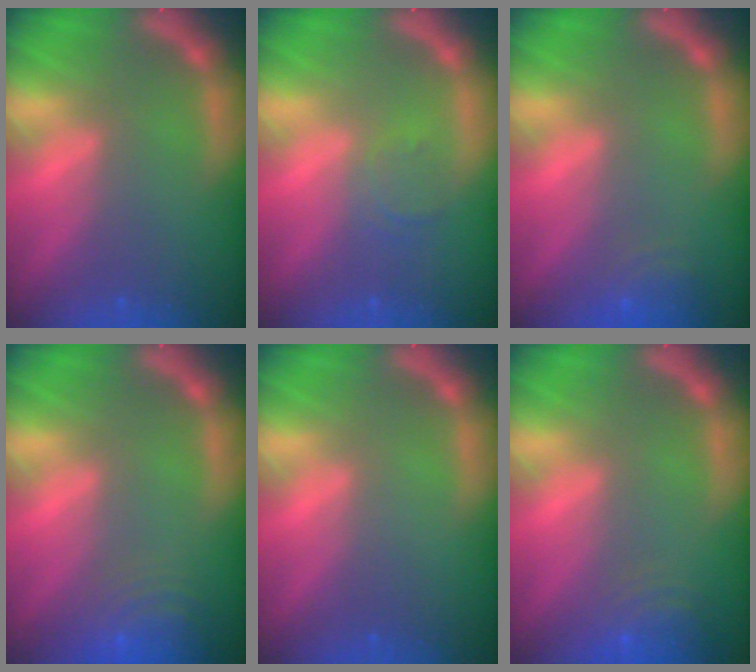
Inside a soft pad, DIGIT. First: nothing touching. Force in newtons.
{"total": 1.9}
{"total": 3.0}
{"total": 7.5}
{"total": 0.0}
{"total": 5.1}